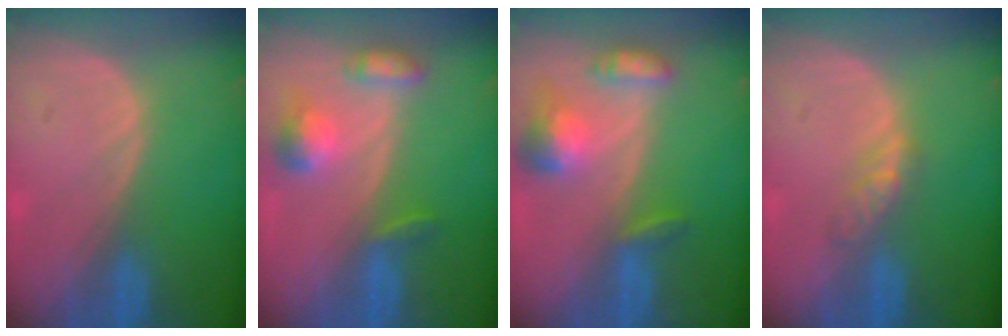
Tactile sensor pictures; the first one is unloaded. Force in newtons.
{"total": 5.7, "press": 5.4, "slide": 2.0}
{"total": 7.0, "press": 6.6, "slide": 2.5}
{"total": 3.1, "press": 2.8, "slide": 1.3}